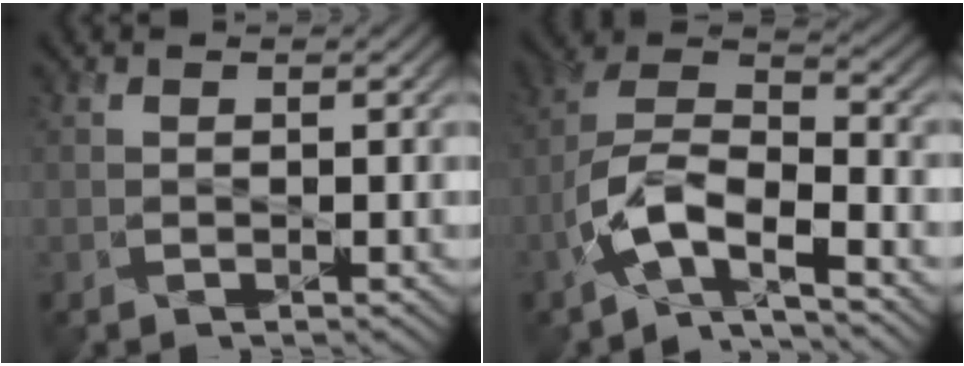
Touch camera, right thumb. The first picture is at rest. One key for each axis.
{"total": 9.4, "fx": -5.2, "fy": 4.0, "fz": 6.7, "tx": -0.135, "ty": -0.004, "tz": -0.113}